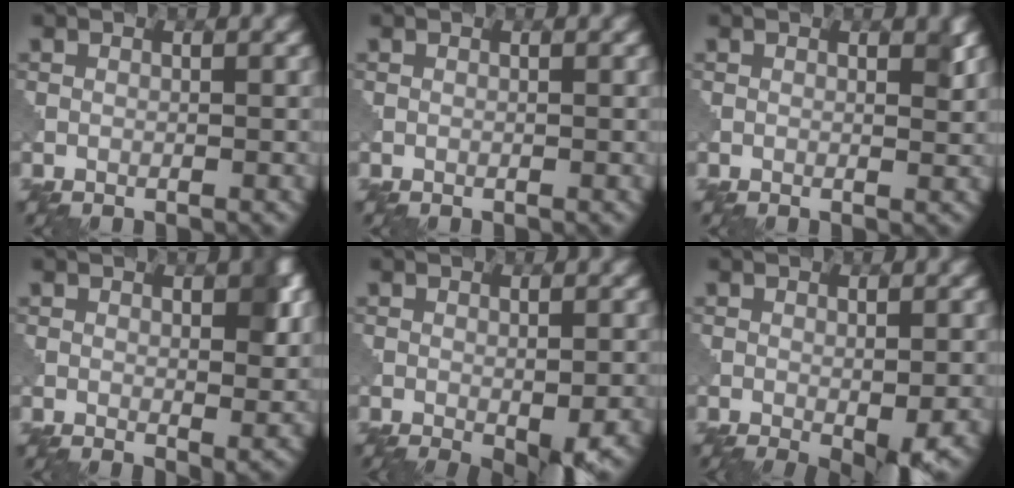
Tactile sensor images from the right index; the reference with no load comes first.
{"total": 0.0}
{"total": 1.1, "force": [0.5, 0.4, 0.9], "torque": [-0.009, -0.004, 0.005]}
{"total": 4.2, "force": [1.0, 2.1, 3.5], "torque": [-0.044, -0.009, 0.022]}
{"total": 4.3, "force": [-1.9, 1.1, 3.7], "torque": [-0.053, -0.009, -0.023]}
{"total": 4.1, "force": [-1.7, 0.9, 3.6], "torque": [-0.052, -0.010, -0.020]}